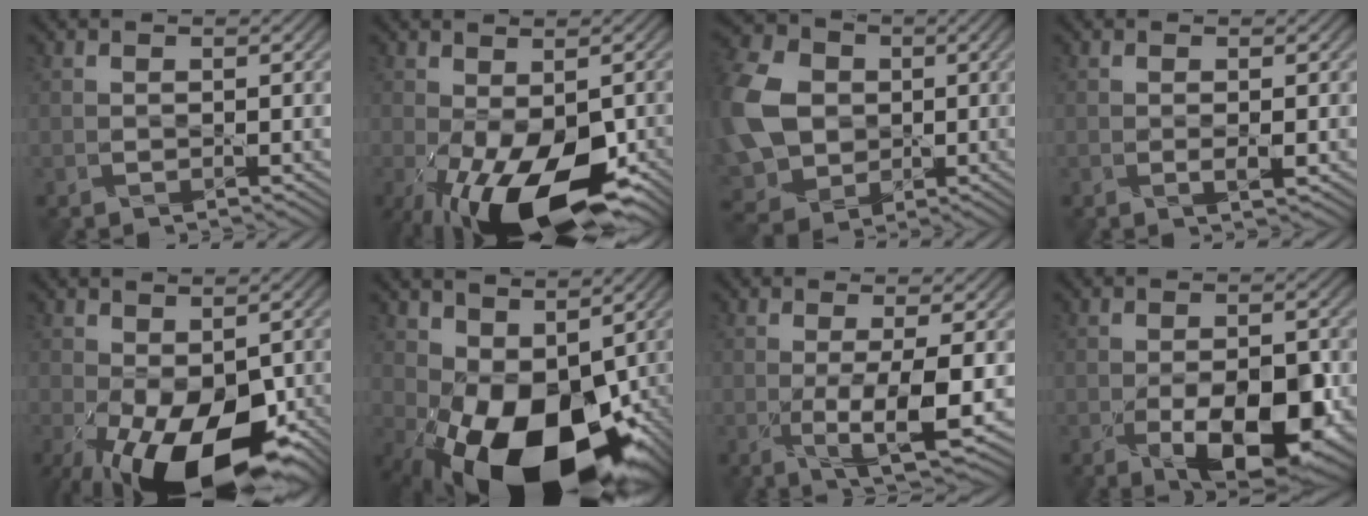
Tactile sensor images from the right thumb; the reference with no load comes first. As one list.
[{"total": 14.0, "force": [-6.0, 6.4, 11.0], "torque": [-0.193, -0.041, -0.088]}, {"total": 14.2, "force": [0.3, 11.4, 8.5], "torque": [-0.257, -0.009, 0.001]}, {"total": 1.1, "force": [-0.1, 0.2, 1.1], "torque": [-0.020, -0.003, -0.003]}, {"total": 15.6, "force": [-6.5, 7.6, 11.9], "torque": [-0.208, -0.052, -0.083]}, {"total": 16.9, "force": [-3.7, 9.7, 13.4], "torque": [-0.210, -0.029, -0.031]}, {"total": 6.1, "force": [-0.8, 1.2, 5.9], "torque": [-0.110, -0.004, -0.013]}, {"total": 10.0, "force": [-3.5, 4.5, 8.2], "torque": [-0.138, -0.017, -0.048]}]